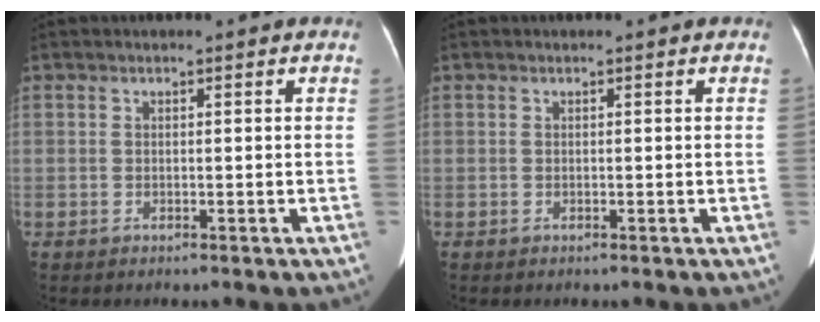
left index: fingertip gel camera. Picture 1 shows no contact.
{"total": 0.0}